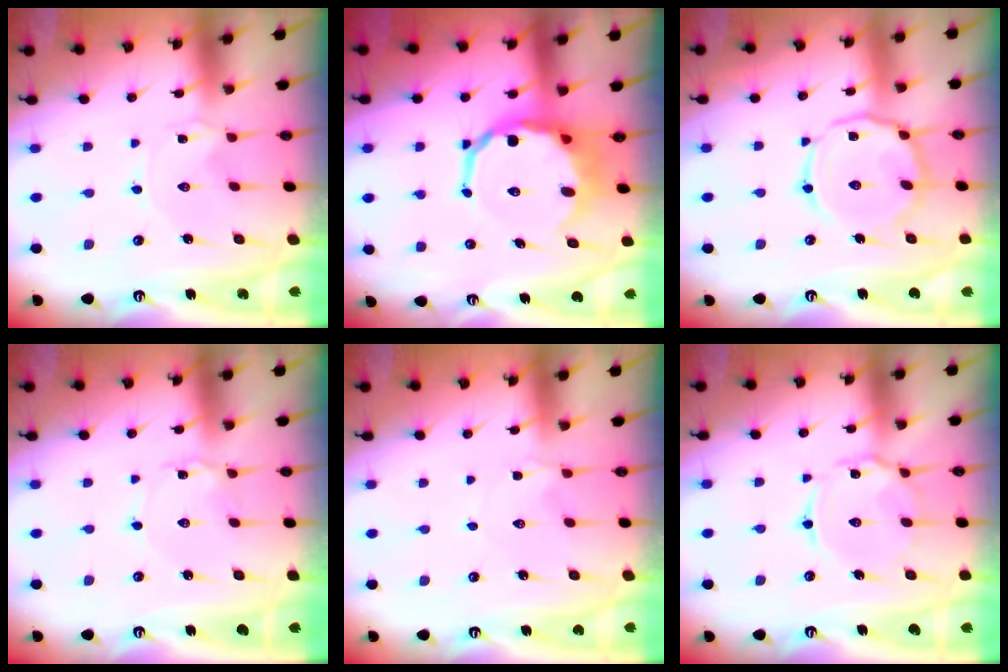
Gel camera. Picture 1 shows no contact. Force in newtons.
{"total": 12.2, "press": 11.9, "slide": 2.8}
{"total": 13.4, "press": 13.4, "slide": 0.9}
{"total": 1.7, "press": 1.7, "slide": 0.2}
{"total": 1.4, "press": 1.4, "slide": 0.4}
{"total": 7.8, "press": 7.8, "slide": 0.5}